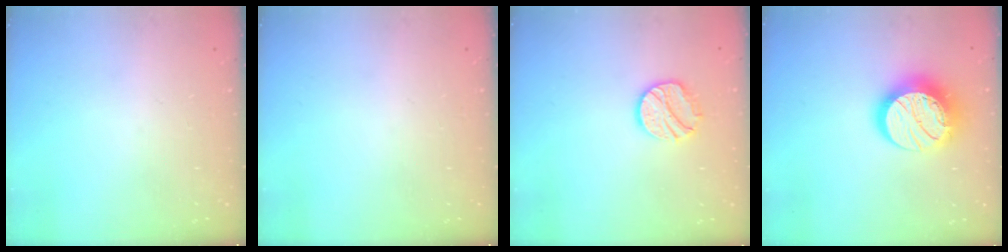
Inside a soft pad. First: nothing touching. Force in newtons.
{"total": 0.0}
{"total": 9.8, "press": 9.8, "slide": 0.6}
{"total": 15.4, "press": 15.4, "slide": 1.1}